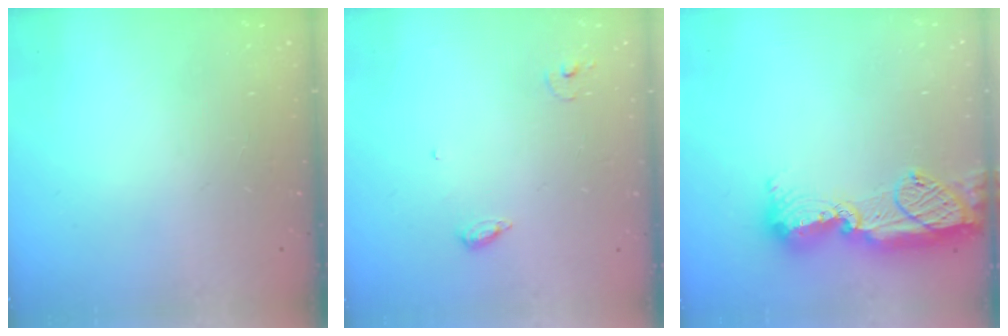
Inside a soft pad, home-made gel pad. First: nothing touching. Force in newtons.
{"total": 6.4, "press": 6.4, "slide": 0.5}
{"total": 17.2, "press": 16.2, "slide": 5.8}